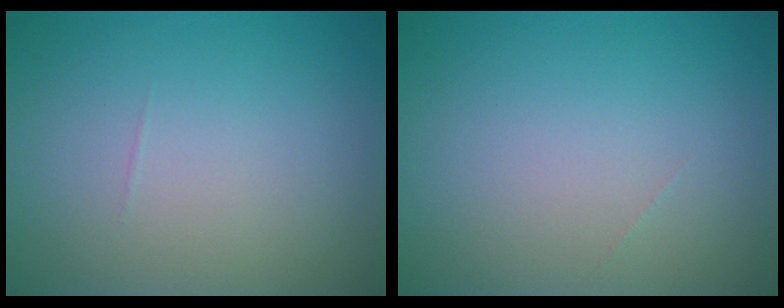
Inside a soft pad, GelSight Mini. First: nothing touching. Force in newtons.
{"total": 0.0}